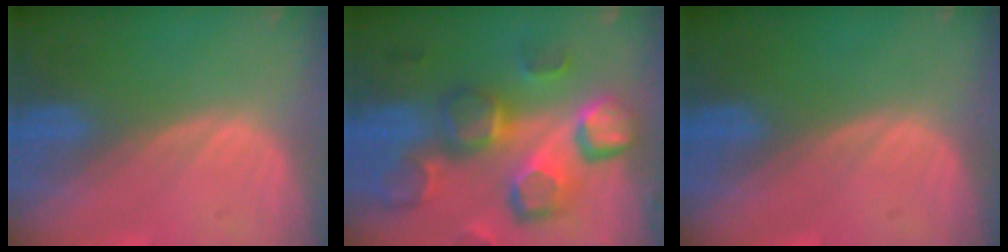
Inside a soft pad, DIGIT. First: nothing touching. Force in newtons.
{"total": 13.0, "press": 11.4, "slide": 6.3}
{"total": 0.0}